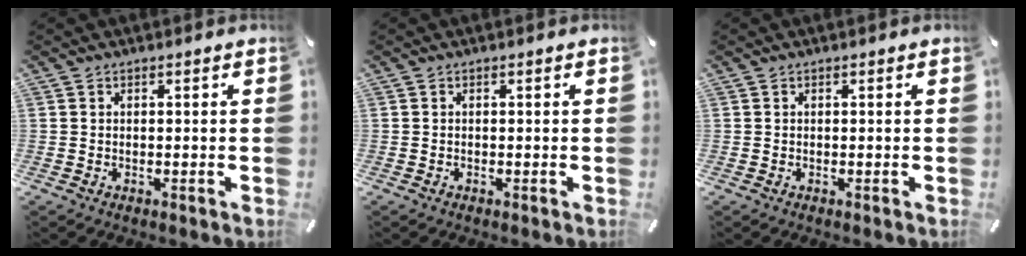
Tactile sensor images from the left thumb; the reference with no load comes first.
{"total": 0.0}
{"total": 0.0}